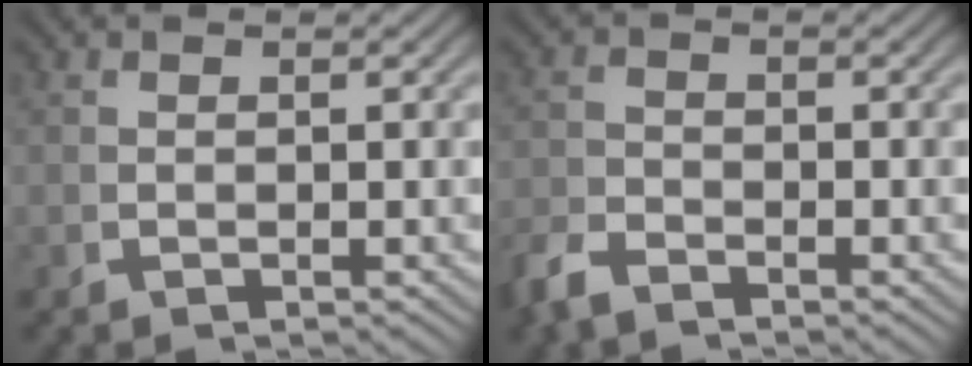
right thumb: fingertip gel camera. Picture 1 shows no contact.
{"total": 2.0, "force": [-1.9, 0.3, 0.3], "torque": [0.002, -0.002, -0.041]}